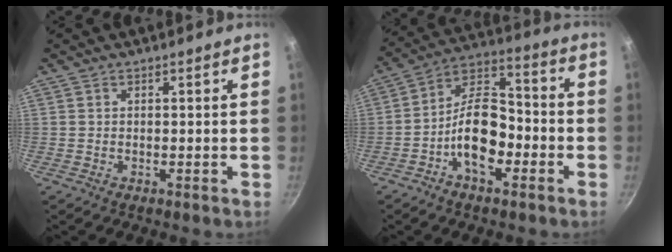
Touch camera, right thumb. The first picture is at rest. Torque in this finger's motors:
{"motor_torque": [0.66, 0.61, 0.05, -0.08, 0.31]}